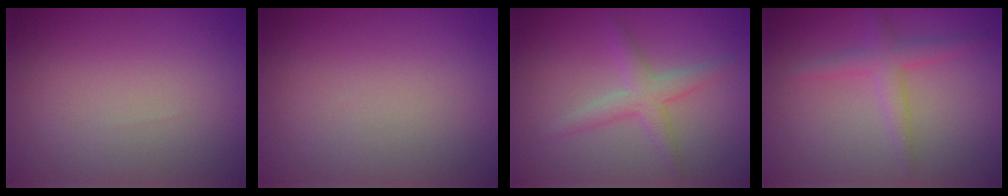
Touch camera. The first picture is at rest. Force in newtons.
{"total": 0.0}
{"total": 2.4, "press": 2.4, "slide": 0.1}
{"total": 2.2, "press": 2.2, "slide": 0.1}